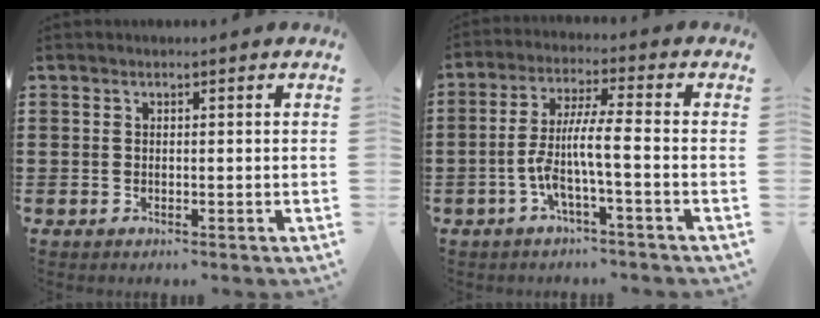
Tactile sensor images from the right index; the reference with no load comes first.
{"total": 6.5, "force": [-2.4, 0.2, 6.0], "torque": [-0.134, -0.009, -0.056]}